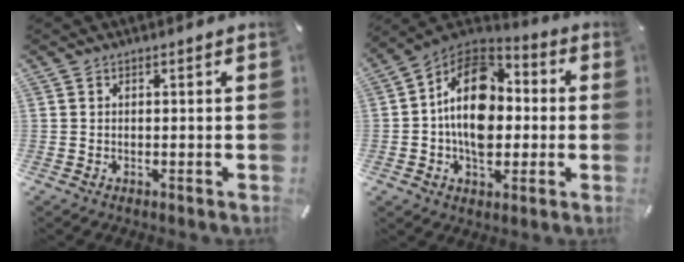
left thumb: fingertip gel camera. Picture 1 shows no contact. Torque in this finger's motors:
{"motor_torque": [2.49, 2.52, 0.85, -0.25, 0.52]}